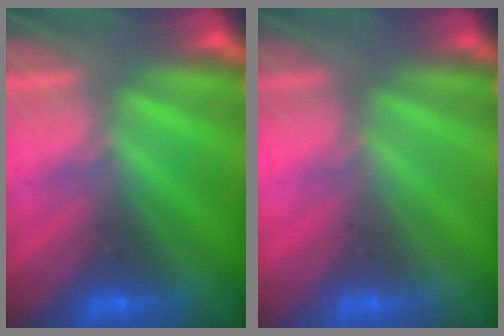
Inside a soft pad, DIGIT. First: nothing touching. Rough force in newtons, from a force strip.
{"total": 2.9}